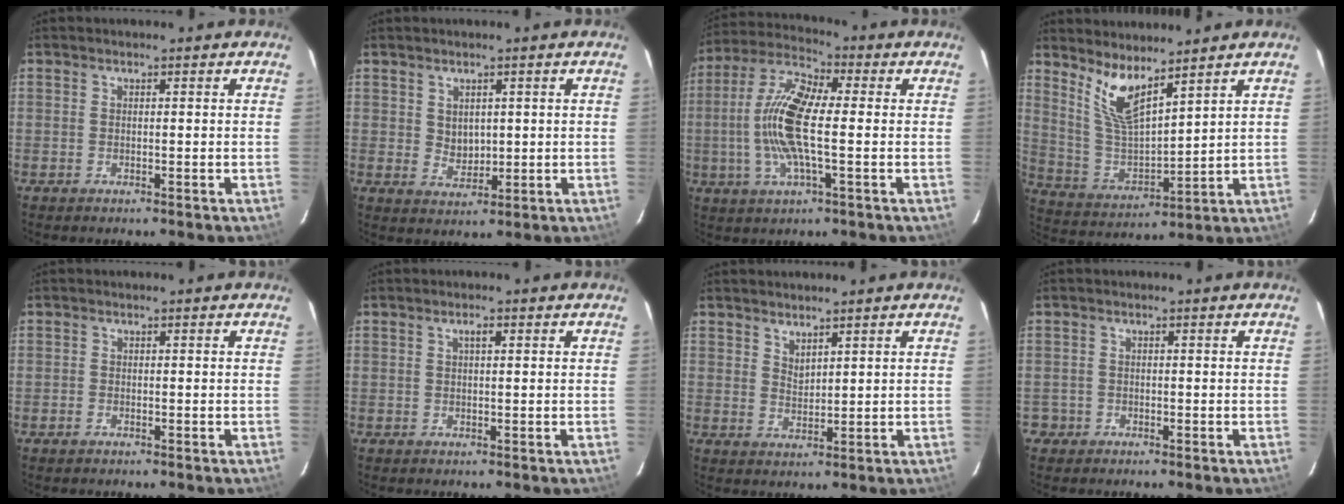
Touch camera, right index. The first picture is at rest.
{"total": 3.5, "force": [1.2, 2.7, 1.8], "torque": [-0.026, 0.001, 0.029]}
{"total": 13.8, "force": [-0.8, 3.9, 13.2], "torque": [-0.274, 0.009, -0.027]}
{"total": 9.6, "force": [6.9, 2.5, 6.1], "torque": [-0.124, -0.014, 0.147]}
{"total": 0.9, "force": [-0.6, 0.6, 0.1], "torque": [-0.002, -0.001, -0.011]}
{"total": 1.4, "force": [0.5, 0.5, 1.2], "torque": [-0.020, 0.004, 0.008]}
{"total": 2.7, "force": [2.3, 1.0, 1.0], "torque": [-0.015, -0.003, 0.042]}
{"total": 2.2, "force": [-1.0, 2.0, -0.2], "torque": [0.004, 0.011, -0.012]}